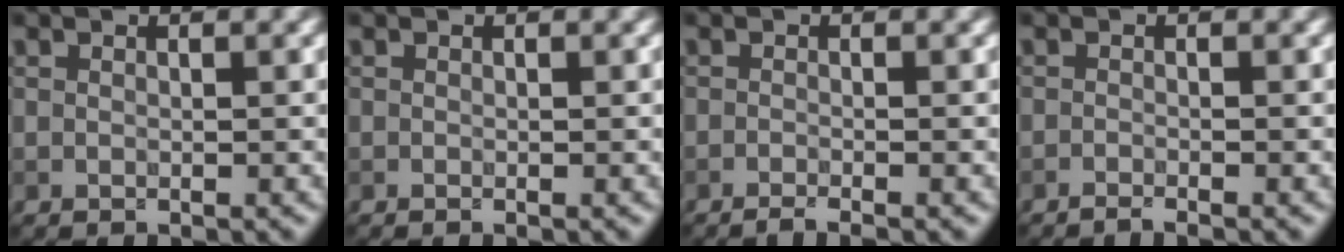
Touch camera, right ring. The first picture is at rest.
{"total": 0.0}
{"total": 1.8, "force": [-1.3, 0.3, 1.2], "torque": [-0.017, 0.002, -0.026]}
{"total": 1.4, "force": [-1.2, 0.1, 0.7], "torque": [-0.012, 0.001, -0.025]}